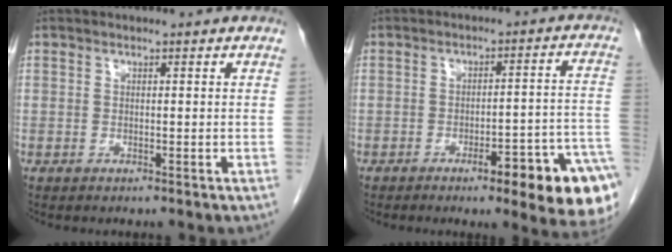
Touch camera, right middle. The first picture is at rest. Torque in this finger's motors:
{"motor_torque": [1.10, -1.03, 0.31, 0.09]}